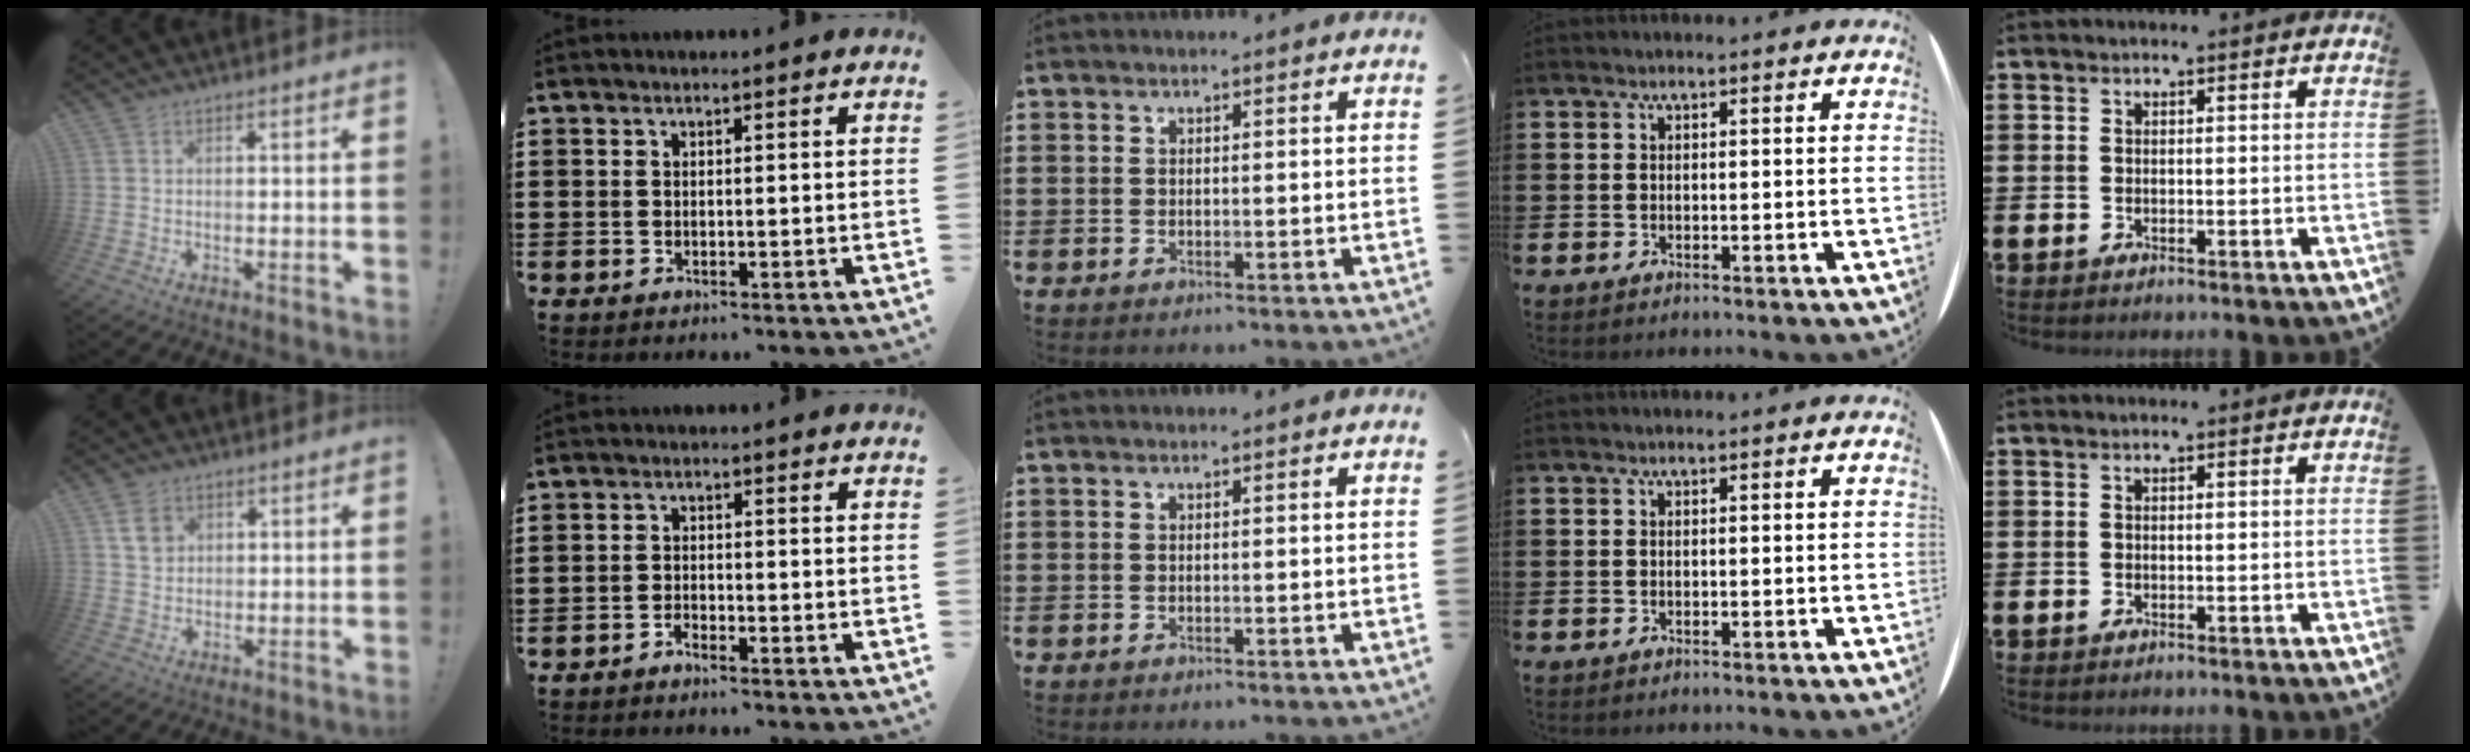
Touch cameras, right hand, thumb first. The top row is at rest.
{"thumb": {"total": 5.0, "force": [2.3, 3.9, 2.0], "torque": [-0.017, -0.004, 0.041]}, "index": {"total": 1.4, "force": [-1.3, 0.1, 0.2], "torque": [-0.010, 0.002, -0.027]}}